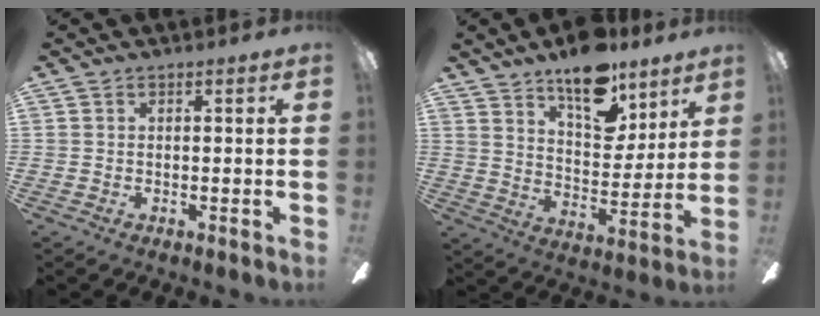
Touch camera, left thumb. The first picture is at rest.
{"total": 16.0, "force": [12.0, 7.1, 7.9], "torque": [-0.113, -0.075, 0.209]}